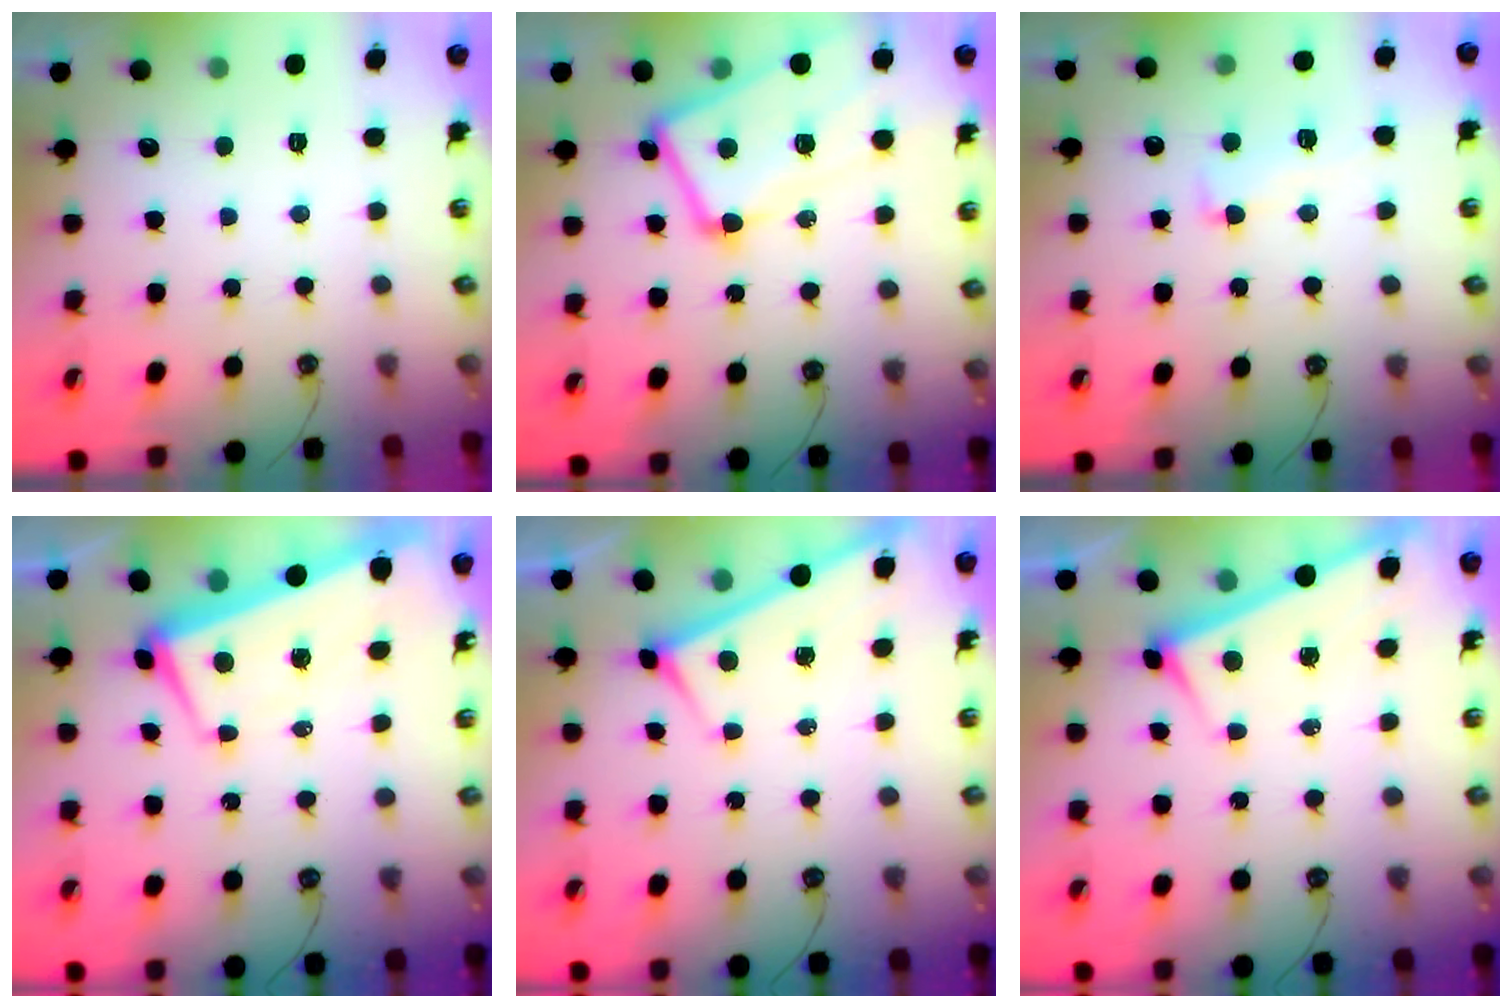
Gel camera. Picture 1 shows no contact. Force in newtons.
{"total": 8.4, "press": 8.3, "slide": 1.6}
{"total": 1.5, "press": 0.6, "slide": 1.4}
{"total": 3.7, "press": 3.0, "slide": 2.1}
{"total": 2.9, "press": 2.9, "slide": 0.3}
{"total": 2.9, "press": 2.9, "slide": 0.1}